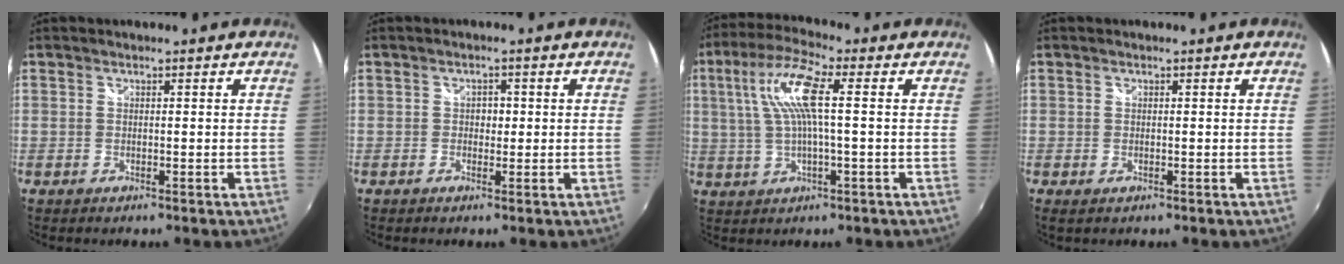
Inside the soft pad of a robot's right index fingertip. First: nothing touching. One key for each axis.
{"total": 1.7, "fx": -0.1, "fy": 1.5, "fz": 0.9, "tx": -0.010, "ty": 0.004, "tz": -0.004}
{"total": 10.2, "fx": 1.8, "fy": 1.7, "fz": 9.9, "tx": -0.188, "ty": 0.013, "tz": 0.038}
{"total": 0.9, "fx": -0.1, "fy": 0.6, "fz": 0.7, "tx": -0.015, "ty": -0.003, "tz": -0.002}